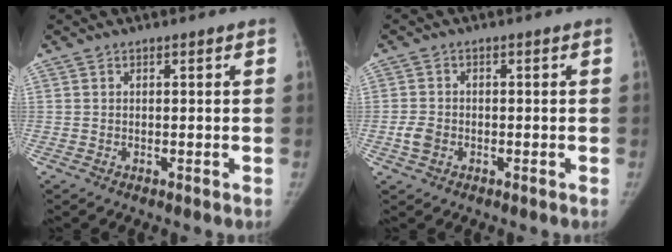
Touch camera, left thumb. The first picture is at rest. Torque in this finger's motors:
{"motor_torque": [0.24, 0.30, 0.06, -0.28, 0.03]}